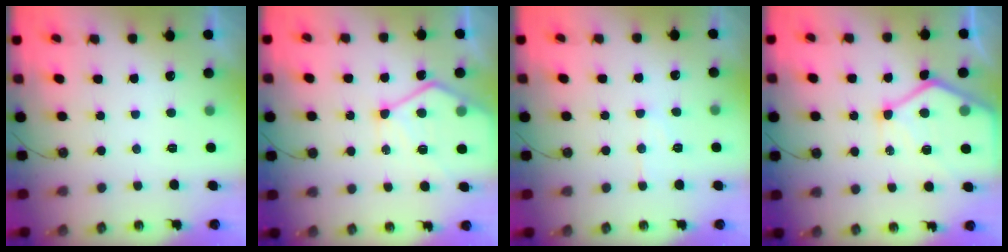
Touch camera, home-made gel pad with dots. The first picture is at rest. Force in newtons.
{"total": 12.9, "press": 12.8, "slide": 1.3}
{"total": 8.0, "press": 8.0, "slide": 0.7}
{"total": 16.0, "press": 15.9, "slide": 1.5}